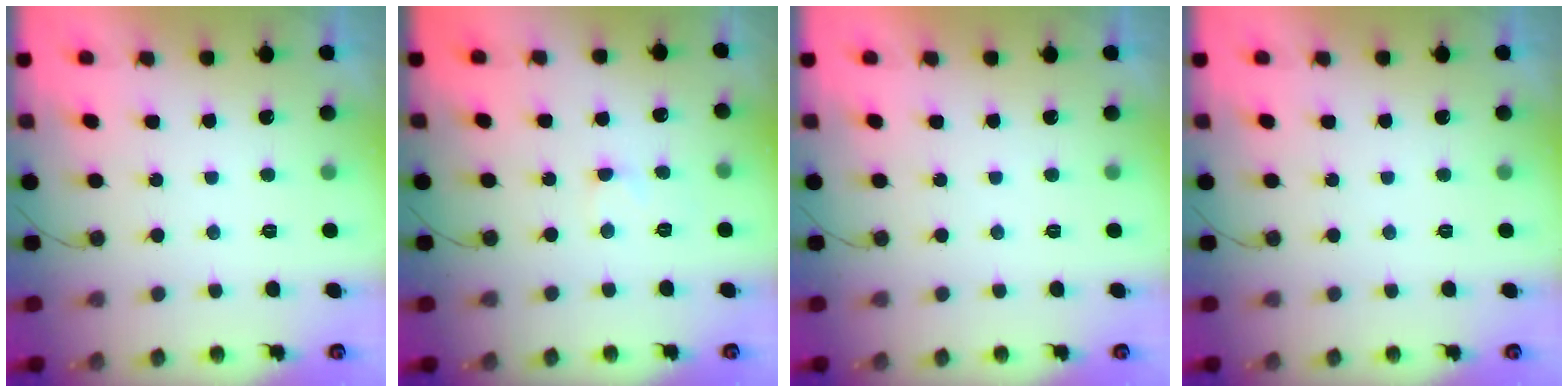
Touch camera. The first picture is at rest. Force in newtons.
{"total": 3.3, "press": 3.3, "slide": 0.4}
{"total": 1.8, "press": 1.8, "slide": 0.0}
{"total": 0.0}